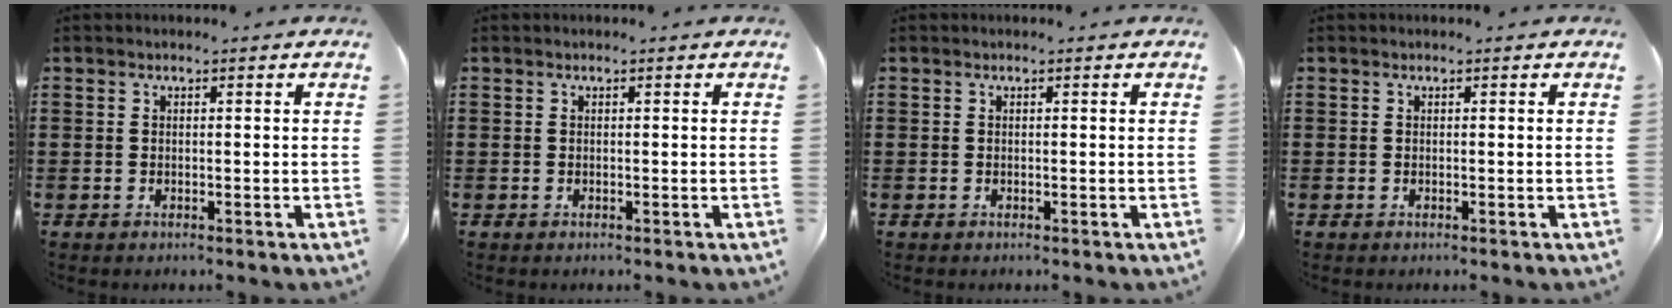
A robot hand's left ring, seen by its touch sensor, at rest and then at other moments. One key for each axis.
{"total": 0.0}
{"total": 0.0}
{"total": 0.0}